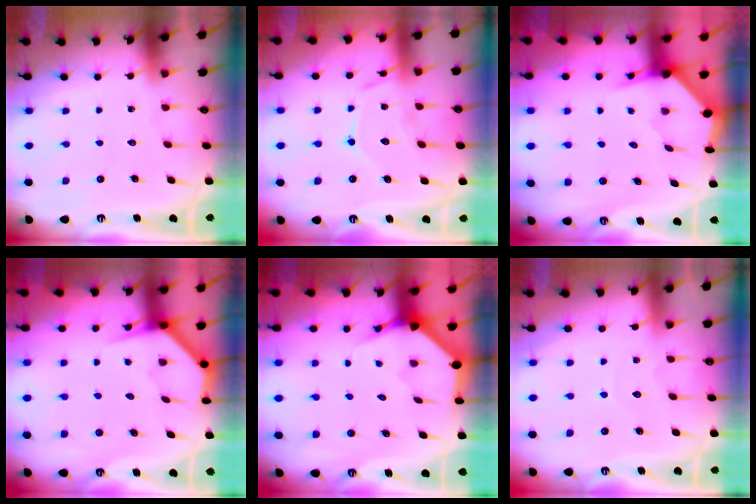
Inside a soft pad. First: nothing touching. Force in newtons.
{"total": 12.9, "press": 12.9, "slide": 1.0}
{"total": 3.2, "press": 3.2, "slide": 0.3}
{"total": 4.3, "press": 4.2, "slide": 0.3}
{"total": 3.6, "press": 3.6, "slide": 0.1}
{"total": 3.0, "press": 3.0, "slide": 0.3}